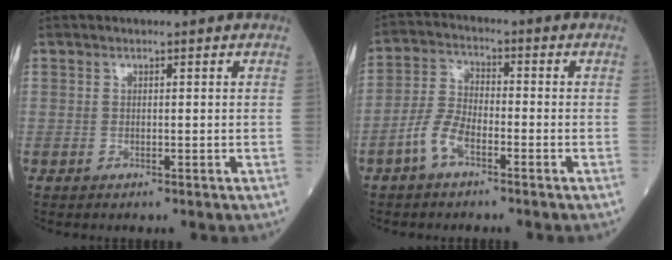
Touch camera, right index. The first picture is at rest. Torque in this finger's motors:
{"motor_torque": [0.15, -0.16, 0.43, 0.10]}